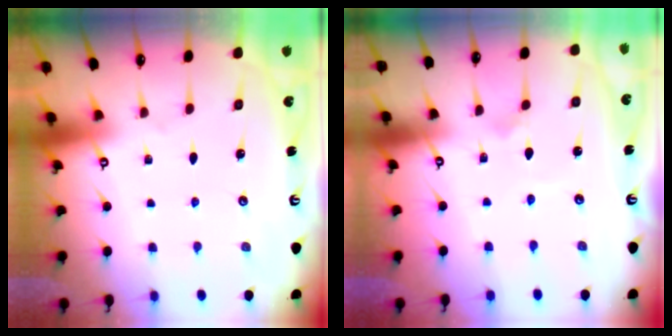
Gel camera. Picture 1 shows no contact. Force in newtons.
{"total": 2.1, "press": 2.1, "slide": 0.1}